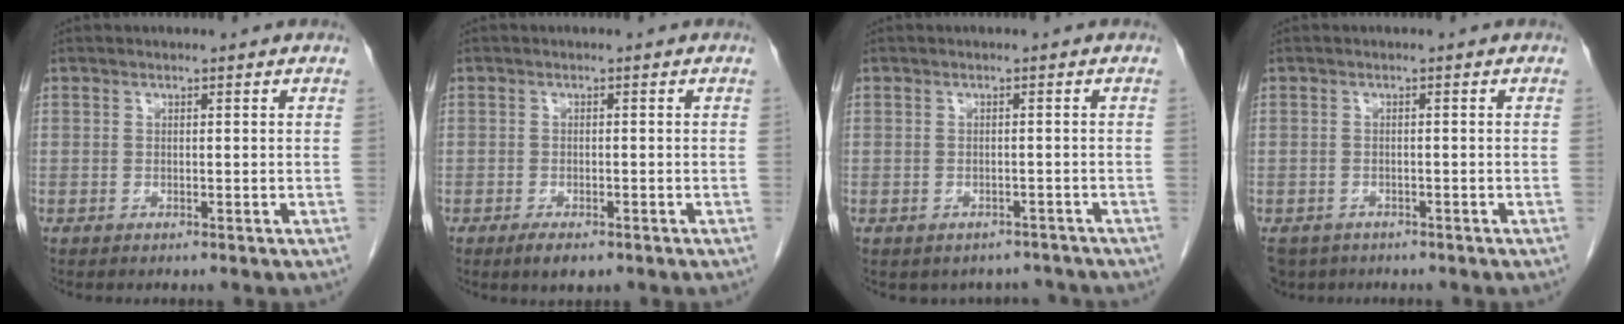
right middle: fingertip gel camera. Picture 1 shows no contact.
{"total": 2.7, "force": [-1.8, 1.0, 1.8], "torque": [-0.036, -0.004, -0.025]}
{"total": 4.5, "force": [-4.0, 2.2, 0.0], "torque": [0.011, 0.016, -0.045]}
{"total": 5.9, "force": [-4.6, 3.5, 1.4], "torque": [-0.032, -0.008, -0.069]}